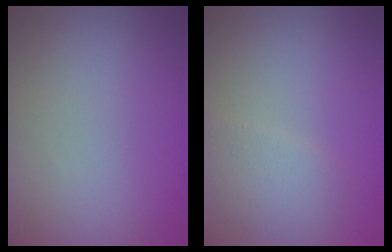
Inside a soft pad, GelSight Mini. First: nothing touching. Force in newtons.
{"total": 2.0, "press": 2.0, "slide": 0.1}